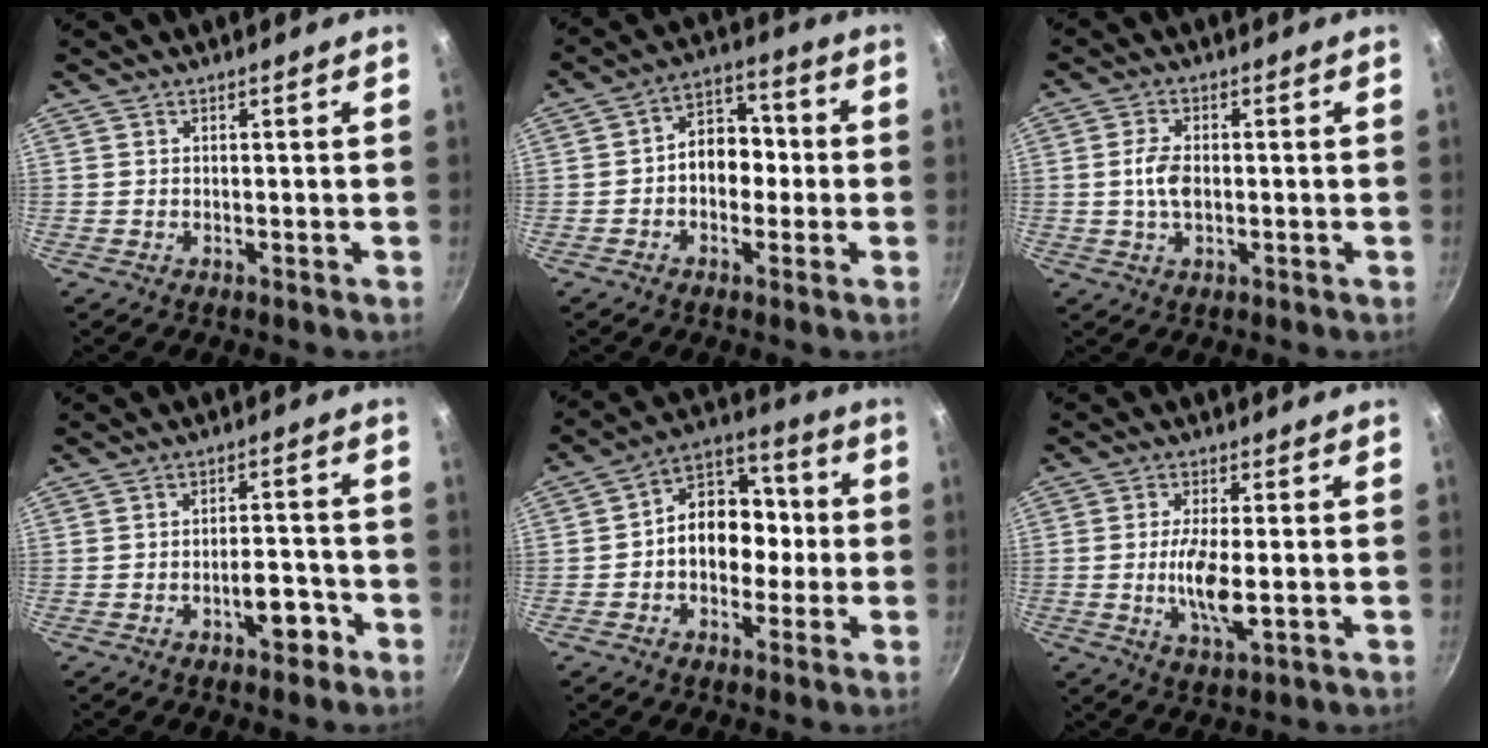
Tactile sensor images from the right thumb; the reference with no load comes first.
{"total": 8.8, "force": [-0.9, 6.5, 5.8], "torque": [-0.040, 0.032, -0.028]}
{"total": 4.9, "force": [-0.2, 2.8, 4.0], "torque": [-0.075, 0.008, -0.009]}
{"total": 5.7, "force": [-3.0, 2.6, 4.0], "torque": [-0.034, 0.031, -0.041]}
{"total": 12.8, "force": [-0.9, 9.8, 8.3], "torque": [-0.066, 0.046, -0.033]}
{"total": 7.8, "force": [-0.9, 2.6, 7.3], "torque": [-0.148, -0.006, -0.017]}